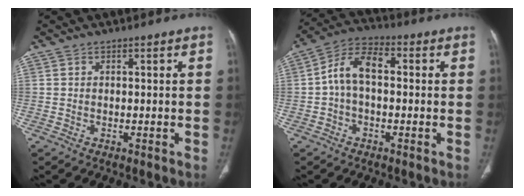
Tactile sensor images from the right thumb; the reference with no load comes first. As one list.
[{"total": 8.6, "force": [0.2, 5.1, 6.9], "torque": [-0.123, 0.030, -0.008]}]